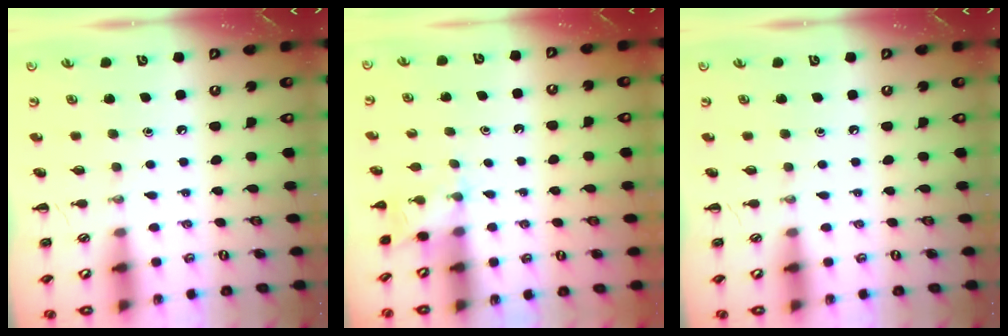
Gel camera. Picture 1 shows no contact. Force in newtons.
{"total": 3.5, "press": 3.4, "slide": 1.0}
{"total": 0.0}